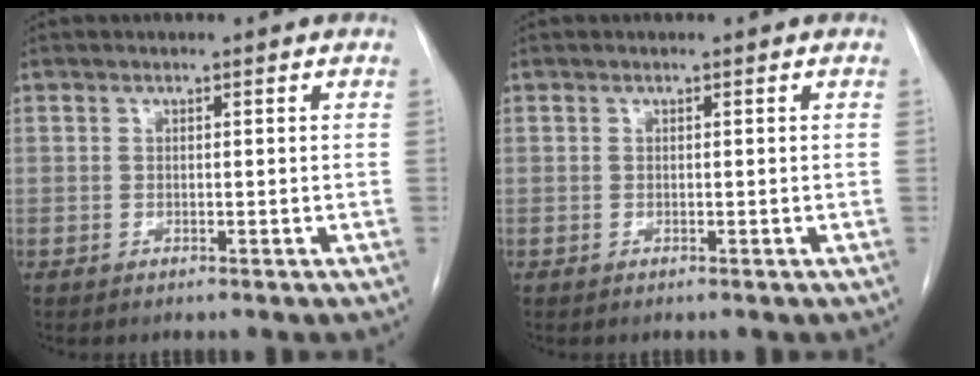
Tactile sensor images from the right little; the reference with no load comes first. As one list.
[{"total": 0.0}]